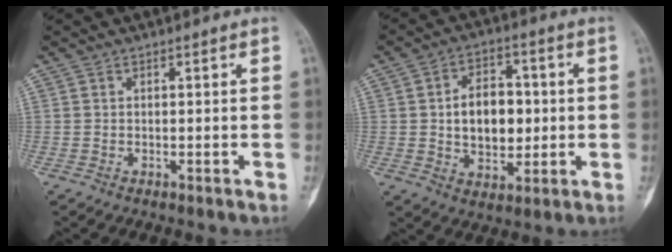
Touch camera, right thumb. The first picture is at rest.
{"total": 11.4, "force": [0.4, 7.7, 8.5], "torque": [-0.097, 0.008, 0.008]}